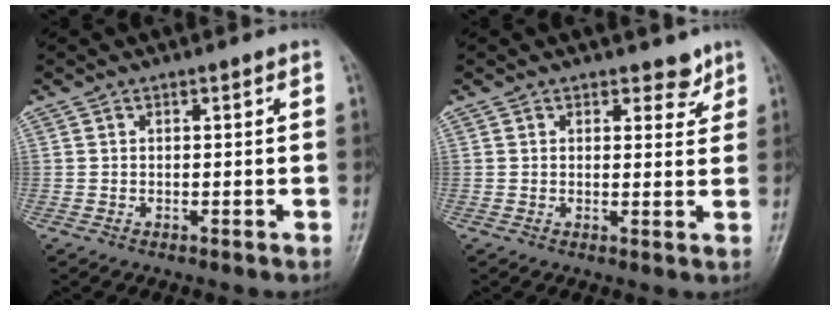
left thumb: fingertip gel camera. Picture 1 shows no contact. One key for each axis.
{"total": 3.0, "fx": 2.3, "fy": 1.7, "fz": 0.9, "tx": 0.010, "ty": -0.014, "tz": 0.029}